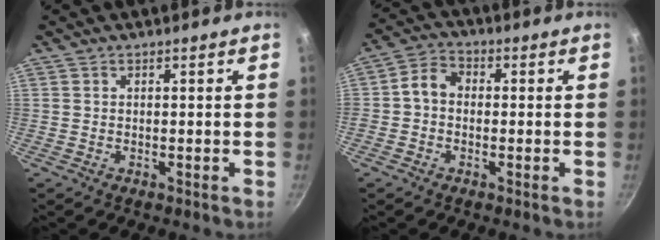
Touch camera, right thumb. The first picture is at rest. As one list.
[{"total": 4.9, "force": [-0.4, 4.0, 2.9], "torque": [-0.037, 0.018, -0.025]}]